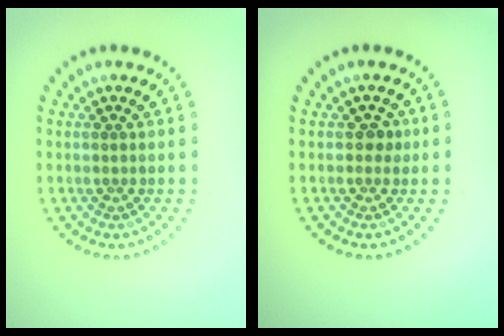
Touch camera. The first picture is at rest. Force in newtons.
{"total": 1.0, "press": 0.9, "slide": 0.4}